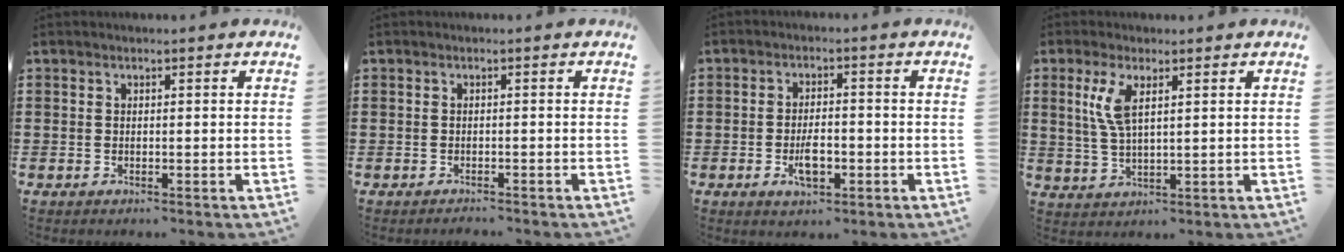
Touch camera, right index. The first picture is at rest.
{"total": 1.0, "force": [-1.0, 0.0, -0.2], "torque": [0.002, 0.002, -0.022]}
{"total": 5.3, "force": [-1.6, 2.4, 4.4], "torque": [-0.077, 0.008, -0.028]}
{"total": 5.1, "force": [1.7, 1.8, 4.4], "torque": [-0.102, 0.003, 0.026]}